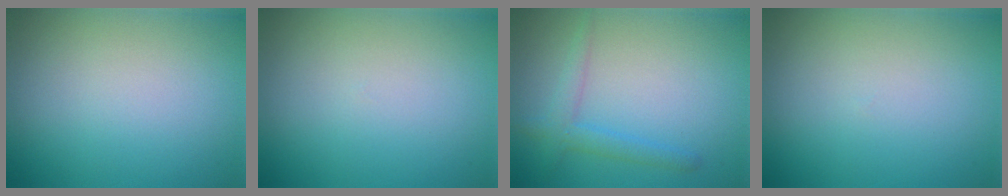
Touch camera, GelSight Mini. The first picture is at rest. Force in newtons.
{"total": 0.0}
{"total": 2.2, "press": 2.2, "slide": 0.0}
{"total": 0.0}